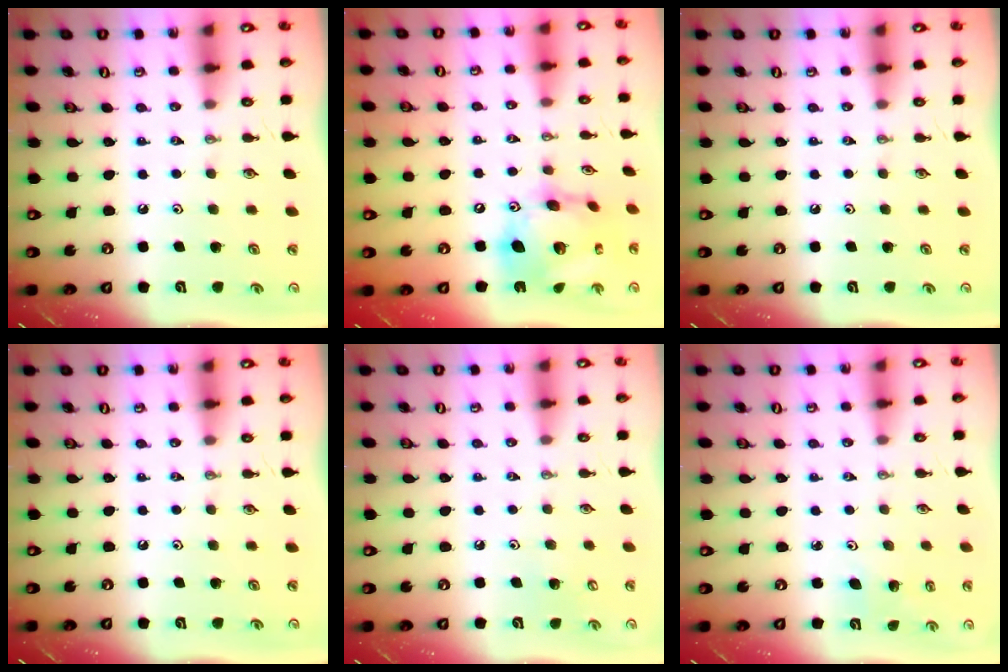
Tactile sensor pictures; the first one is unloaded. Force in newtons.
{"total": 19.2, "press": 19.1, "slide": 2.0}
{"total": 0.0}
{"total": 0.0}
{"total": 4.0, "press": 3.9, "slide": 0.4}
{"total": 4.0, "press": 3.9, "slide": 1.1}